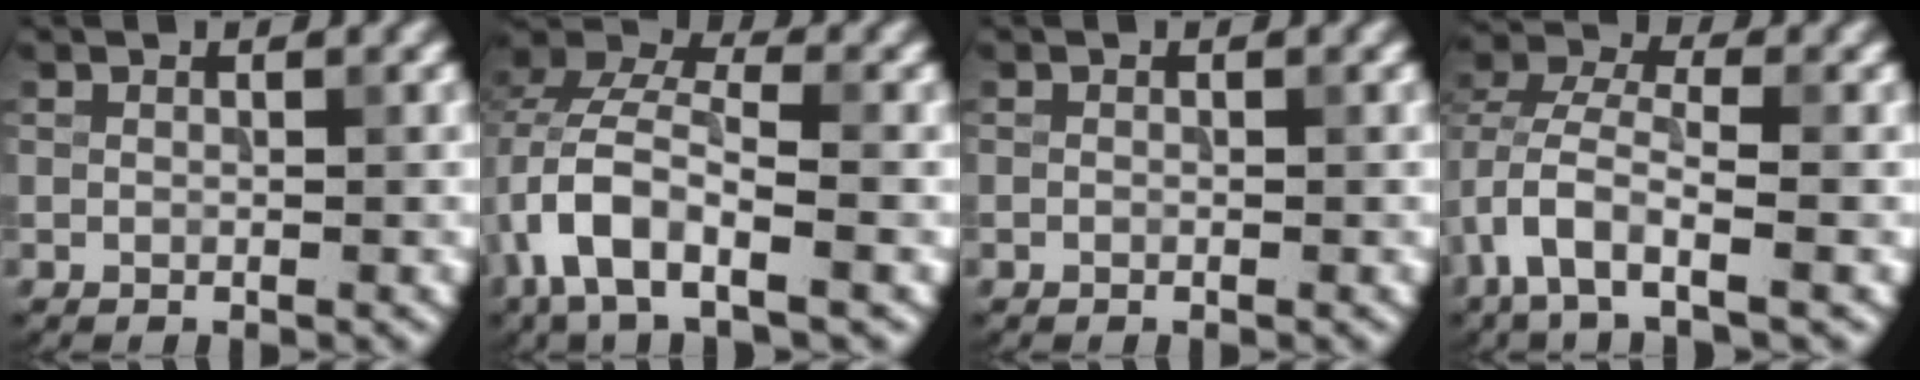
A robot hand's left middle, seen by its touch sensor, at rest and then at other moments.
{"total": 7.8, "force": [-2.6, 3.9, 6.2], "torque": [-0.120, 0.010, -0.057]}
{"total": 0.0}
{"total": 5.9, "force": [-2.1, 3.1, 4.6], "torque": [-0.089, 0.005, -0.046]}